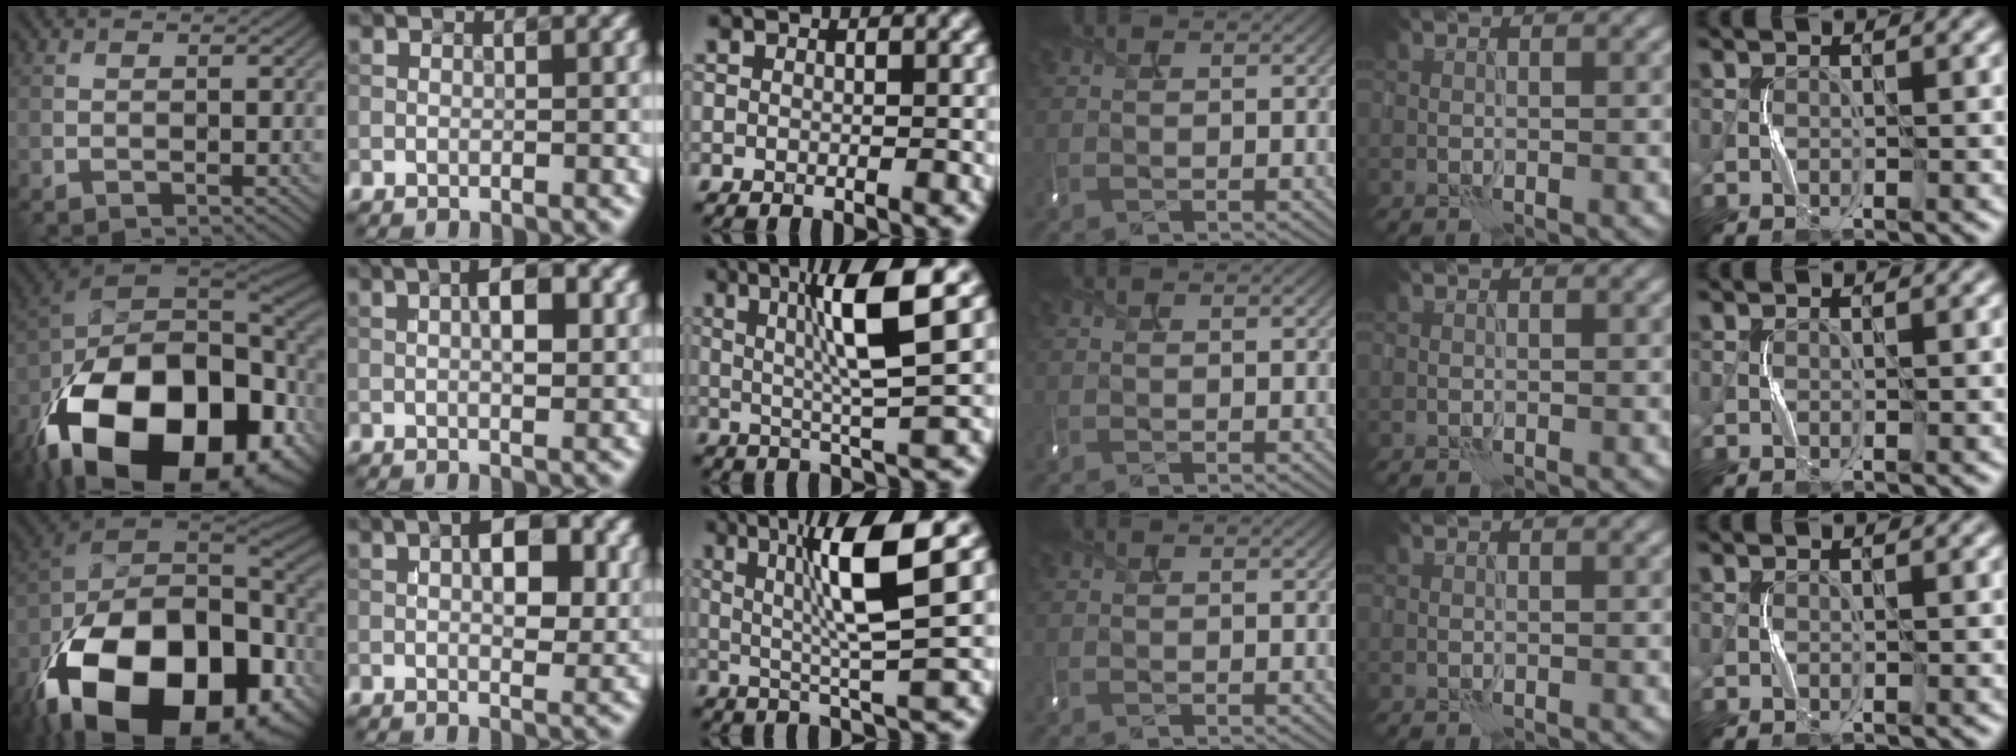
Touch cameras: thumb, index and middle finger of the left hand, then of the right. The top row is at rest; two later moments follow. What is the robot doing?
{"motion": "shake", "object": "tambourine"}